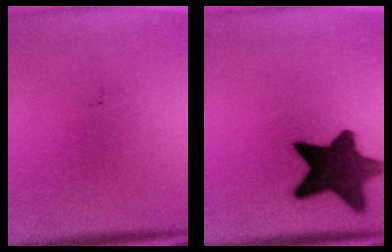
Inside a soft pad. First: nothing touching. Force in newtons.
{"total": 13.4}